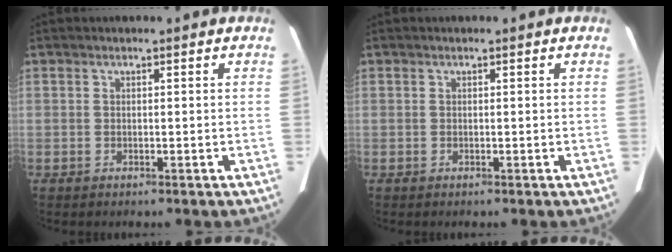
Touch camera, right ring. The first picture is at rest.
{"total": 0.0}